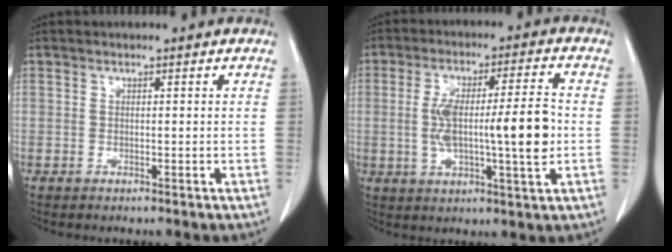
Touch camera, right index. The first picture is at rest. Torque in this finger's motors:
{"motor_torque": [1.72, -0.31, 0.87, 0.20]}